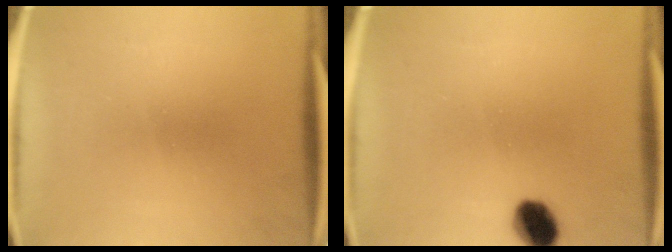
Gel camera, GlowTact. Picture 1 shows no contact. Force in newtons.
{"total": 6.4}